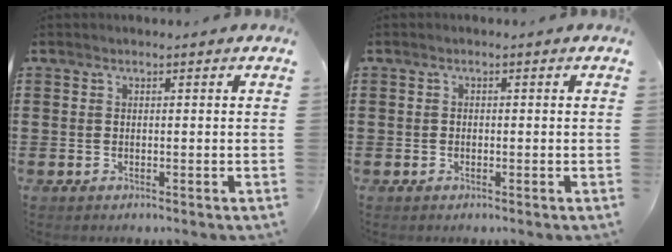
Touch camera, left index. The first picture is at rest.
{"total": 0.5, "force": [-0.3, 0.4, 0.2], "torque": [-0.006, 0.000, -0.006]}